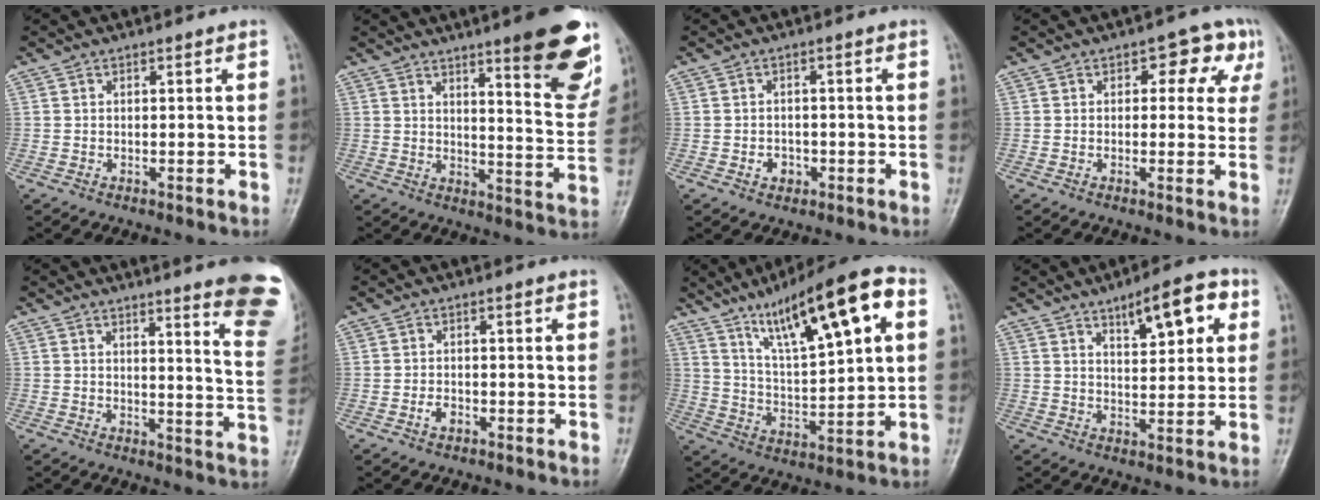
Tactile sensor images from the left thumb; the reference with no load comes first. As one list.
[{"total": 10.1, "force": [5.9, 2.1, 8.0], "torque": [-0.077, -0.030, 0.072]}, {"total": 2.5, "force": [-1.1, 2.0, 1.0], "torque": [-0.003, 0.009, -0.014]}, {"total": 6.5, "force": [2.2, 4.2, 4.5], "torque": [-0.003, 0.000, 0.014]}, {"total": 14.5, "force": [10.4, 1.1, 10.0], "torque": [-0.095, -0.081, 0.108]}, {"total": 2.1, "force": [-1.2, 1.3, 1.1], "torque": [-0.019, 0.009, -0.020]}, {"total": 18.6, "force": [8.5, 4.6, 15.9], "torque": [-0.236, -0.010, 0.145]}, {"total": 9.5, "force": [4.5, 3.5, 7.7], "torque": [-0.085, -0.015, 0.062]}]